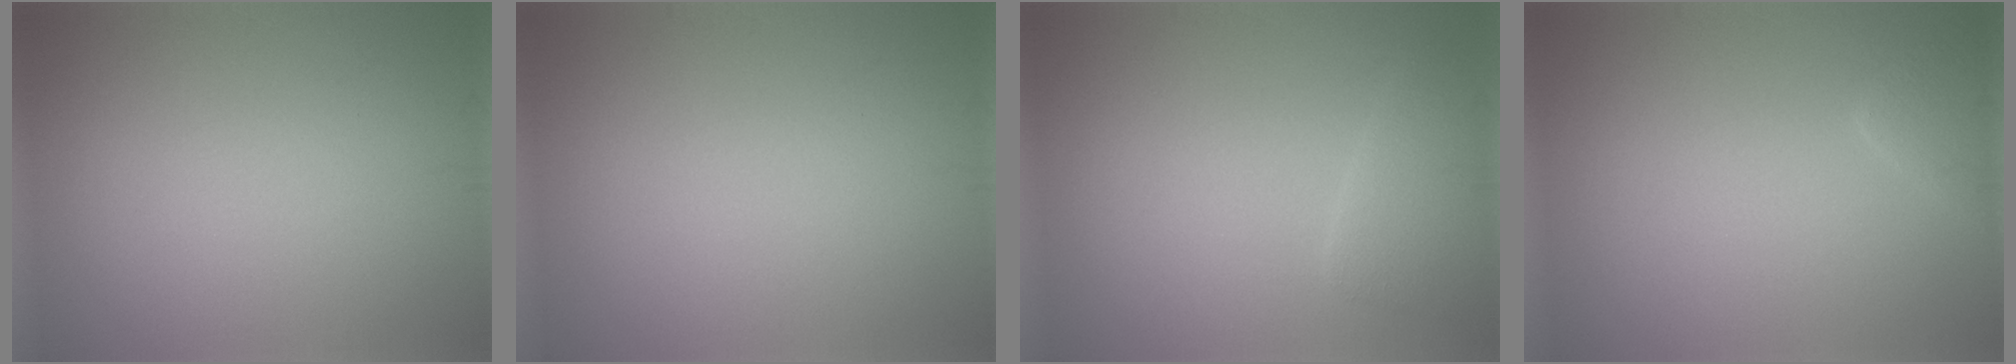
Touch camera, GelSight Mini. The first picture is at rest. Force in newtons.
{"total": 0.0}
{"total": 2.2, "press": 2.1, "slide": 0.3}
{"total": 1.5, "press": 1.5, "slide": 0.1}